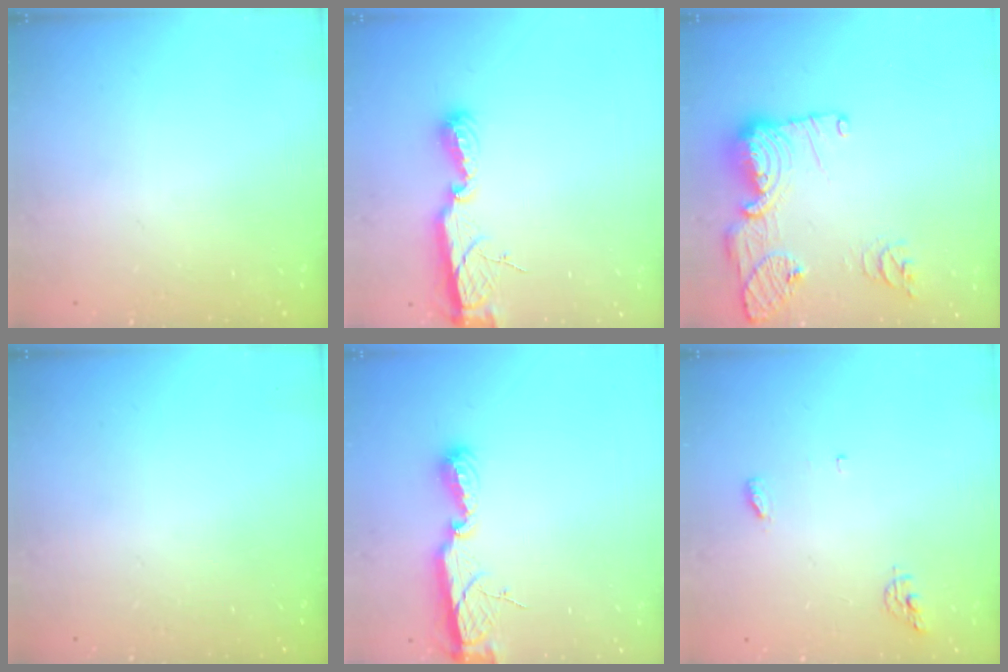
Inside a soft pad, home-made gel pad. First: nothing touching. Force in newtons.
{"total": 8.4, "press": 8.4, "slide": 0.5}
{"total": 16.2, "press": 16.2, "slide": 1.7}
{"total": 0.0}
{"total": 8.4, "press": 8.4, "slide": 0.5}
{"total": 4.7, "press": 4.7, "slide": 0.4}